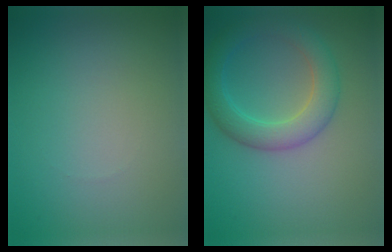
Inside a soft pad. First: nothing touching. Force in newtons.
{"total": 4.7, "press": 4.7, "slide": 0.0}